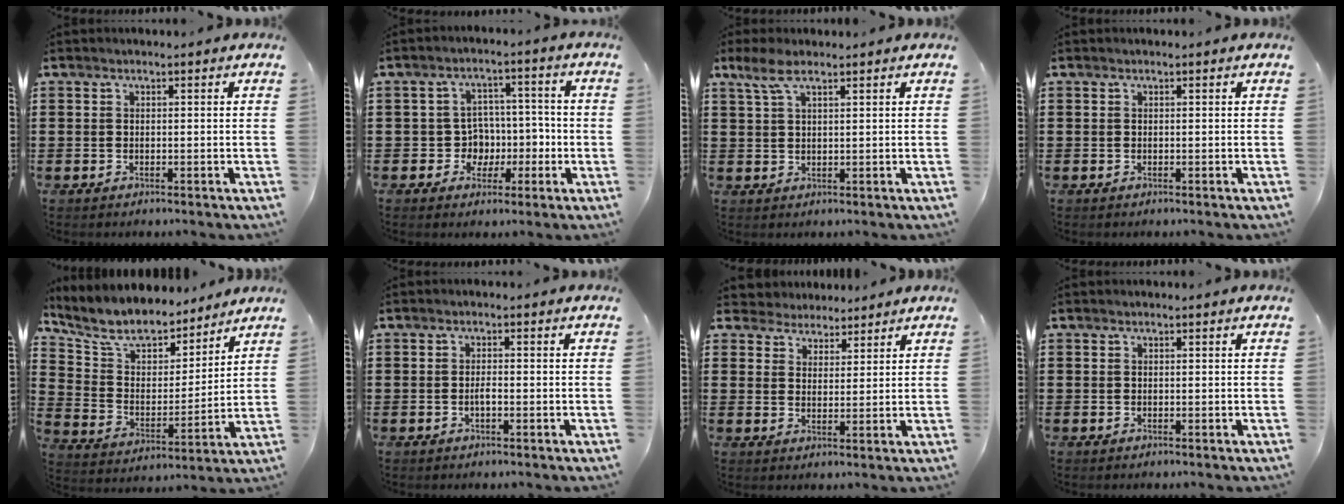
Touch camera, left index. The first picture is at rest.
{"total": 5.2, "force": [-1.1, 4.9, 1.3], "torque": [-0.035, 0.003, -0.021]}
{"total": 4.1, "force": [2.5, 1.4, 3.0], "torque": [-0.064, 0.005, 0.046]}
{"total": 0.0}
{"total": 9.0, "force": [8.1, 3.1, 2.2], "torque": [-0.090, -0.051, 0.145]}
{"total": 1.5, "force": [-0.4, 0.3, 1.3], "torque": [-0.026, 0.001, -0.007]}
{"total": 3.8, "force": [3.4, 1.7, -0.2], "torque": [-0.015, -0.002, 0.064]}
{"total": 0.0}